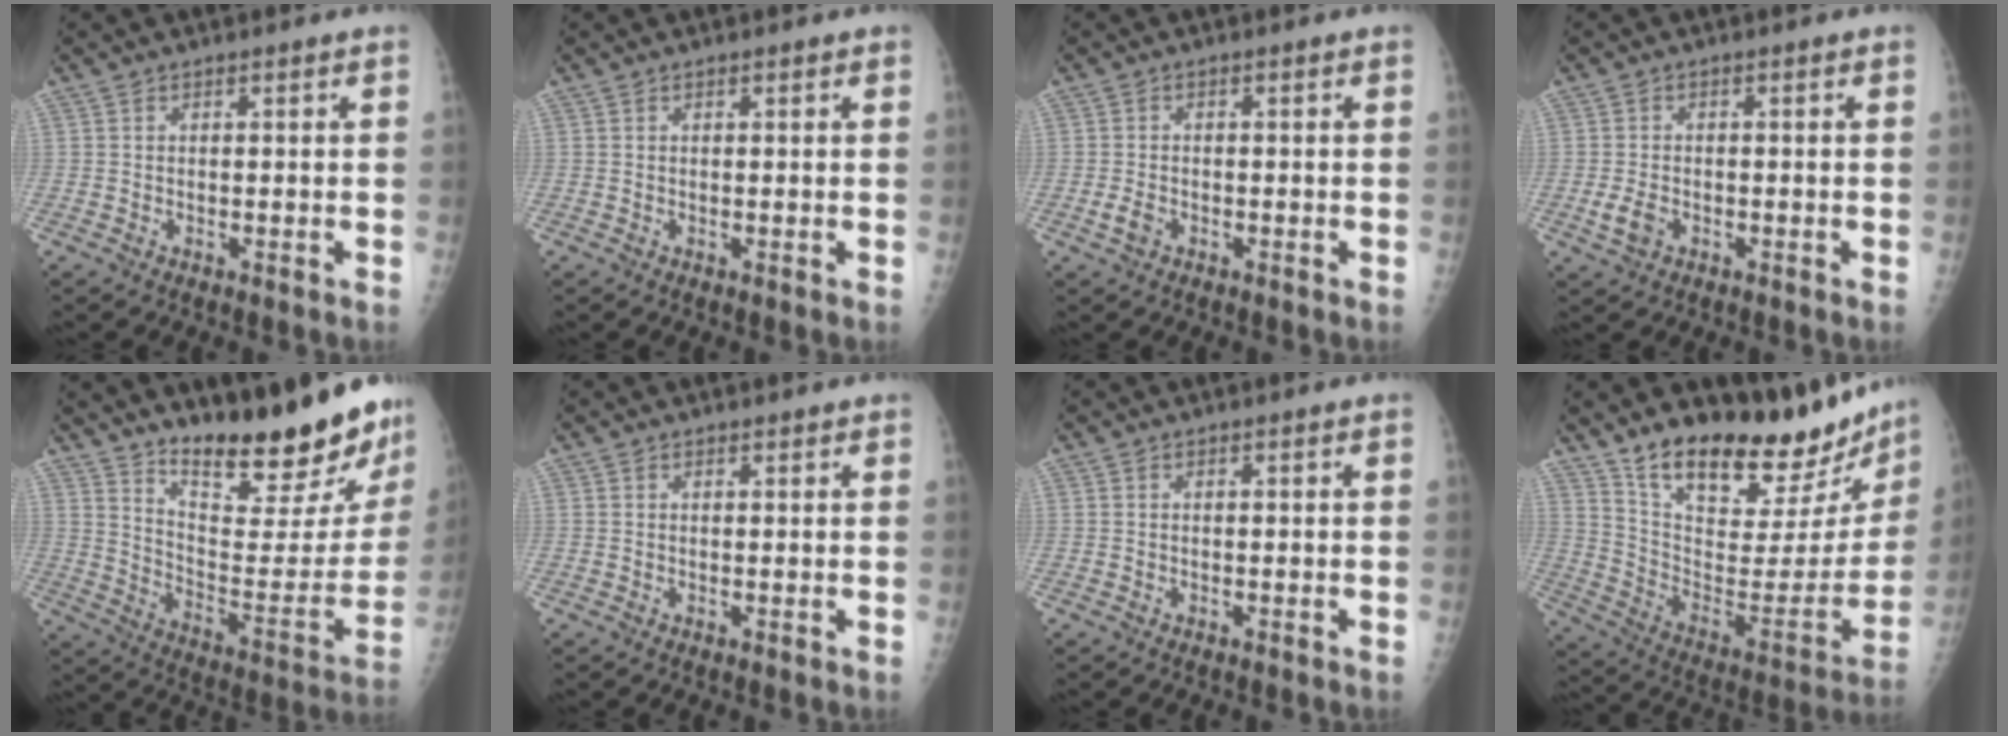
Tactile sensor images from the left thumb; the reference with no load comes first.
{"total": 0.5, "force": [0.3, 0.2, 0.4], "torque": [-0.005, 0.000, 0.003]}
{"total": 2.1, "force": [-1.0, 1.4, 1.2], "torque": [-0.026, 0.002, -0.017]}
{"total": 3.1, "force": [-1.2, 2.1, 1.9], "torque": [-0.041, 0.001, -0.019]}
{"total": 24.4, "force": [19.4, 5.3, 13.8], "torque": [-0.170, -0.142, 0.284]}
{"total": 0.7, "force": [0.6, 0.2, 0.2], "torque": [-0.004, -0.003, 0.008]}
{"total": 0.0}
{"total": 26.3, "force": [21.9, 8.4, 12.0], "torque": [-0.149, -0.127, 0.330]}